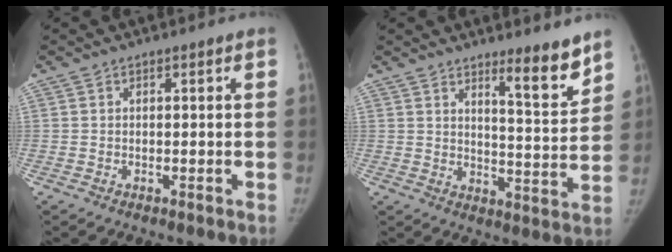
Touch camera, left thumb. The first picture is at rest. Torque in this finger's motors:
{"motor_torque": [0.62, -0.41, 0.90, -0.64, 0.19]}